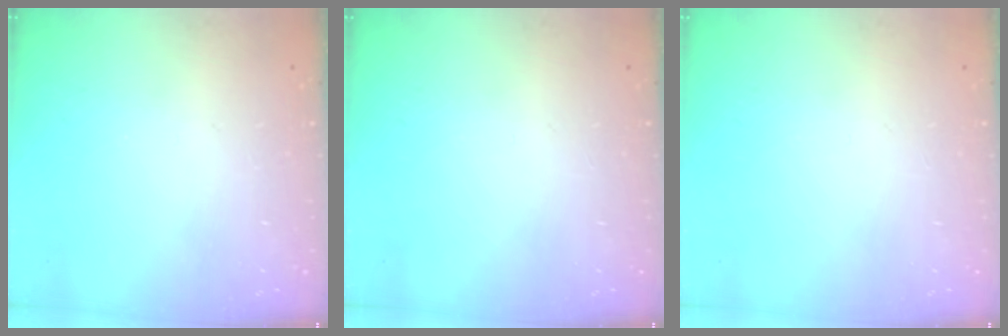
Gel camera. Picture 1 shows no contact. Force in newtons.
{"total": 0.0}
{"total": 0.0}